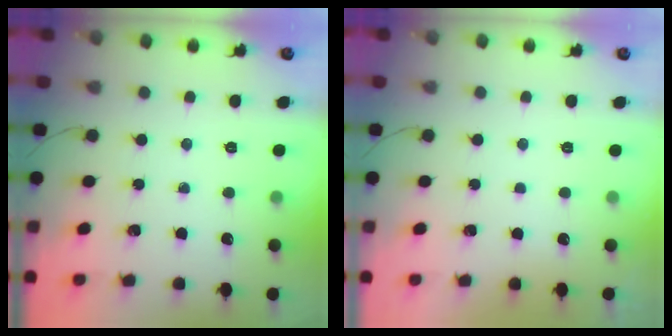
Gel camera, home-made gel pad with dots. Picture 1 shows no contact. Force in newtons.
{"total": 2.9, "press": 2.9, "slide": 0.1}